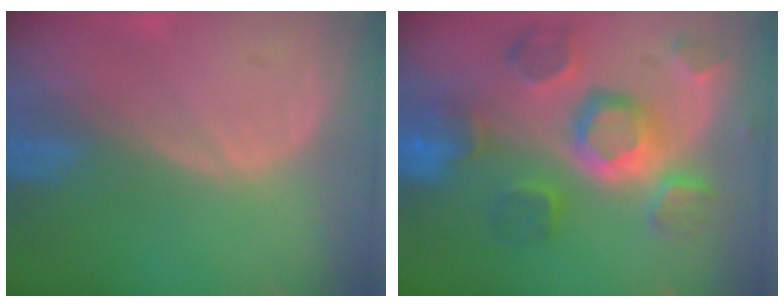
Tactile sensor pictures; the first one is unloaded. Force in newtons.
{"total": 11.7, "press": 10.2, "slide": 5.7}